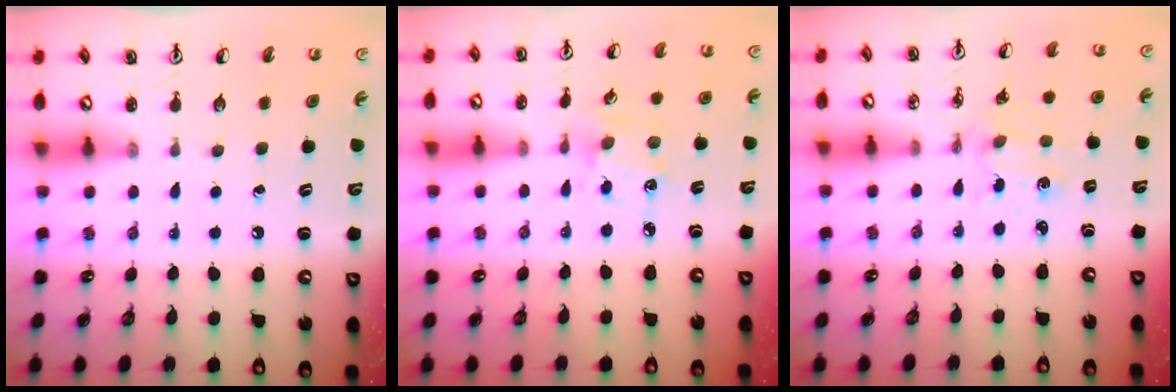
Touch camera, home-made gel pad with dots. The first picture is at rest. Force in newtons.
{"total": 3.3, "press": 3.2, "slide": 0.6}
{"total": 1.2, "press": 1.2, "slide": 0.1}